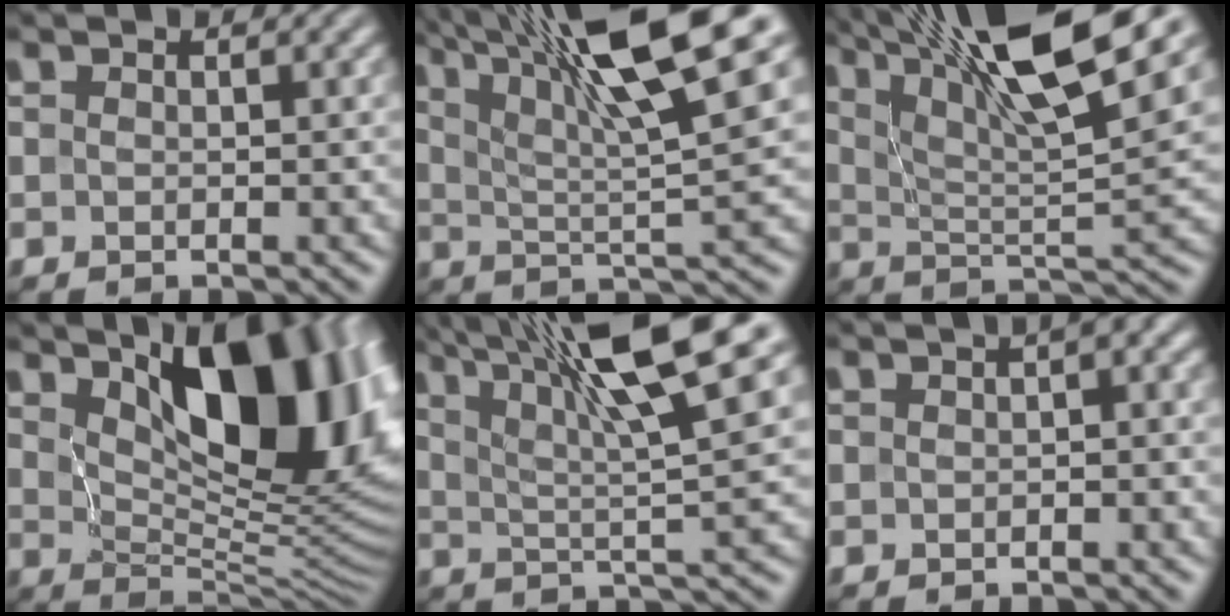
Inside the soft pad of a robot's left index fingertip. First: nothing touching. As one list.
[{"total": 13.2, "force": [7.2, 2.3, 10.8], "torque": [-0.178, 0.024, 0.120]}, {"total": 13.3, "force": [8.1, 2.4, 10.3], "torque": [-0.183, 0.019, 0.142]}, {"total": 13.1, "force": [4.9, 5.6, 10.7], "torque": [-0.151, 0.001, 0.087]}, {"total": 12.0, "force": [6.5, 1.7, 10.0], "torque": [-0.156, 0.022, 0.107]}, {"total": 2.1, "force": [0.2, 1.0, 1.8], "torque": [-0.021, 0.011, -0.001]}]